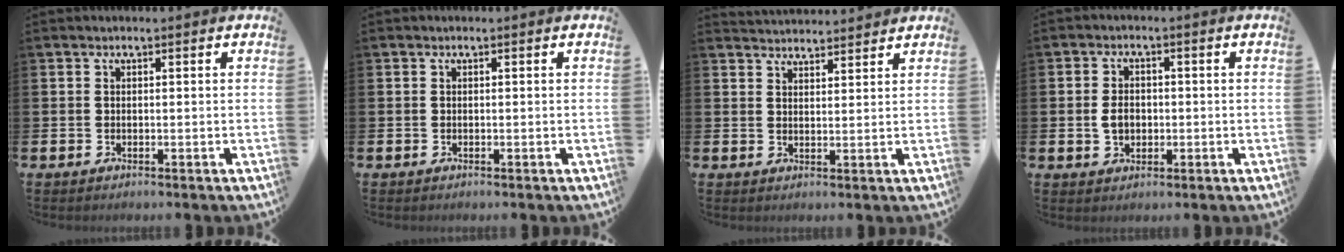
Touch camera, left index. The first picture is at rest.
{"total": 0.0}
{"total": 3.3, "force": [3.3, 0.3, -0.3], "torque": [-0.003, -0.017, 0.061]}
{"total": 3.2, "force": [-0.2, 2.4, 2.2], "torque": [-0.026, 0.002, -0.011]}